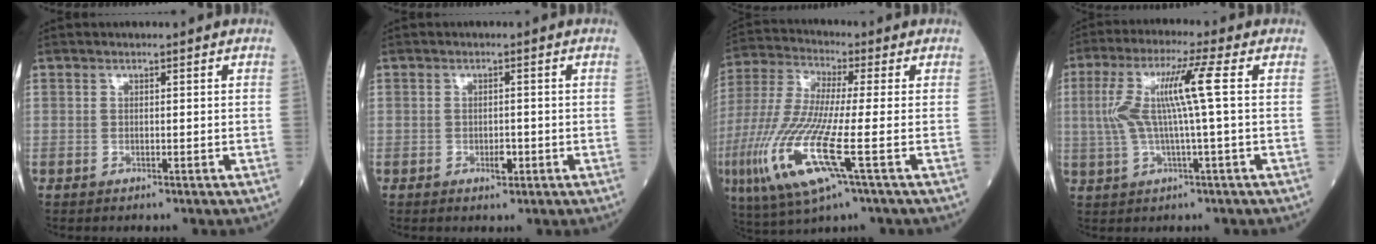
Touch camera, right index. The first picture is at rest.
{"total": 1.6, "force": [-0.7, 0.7, 1.3], "torque": [-0.018, 0.000, -0.010]}
{"total": 15.6, "force": [-5.0, 1.5, 14.7], "torque": [-0.334, -0.029, -0.098]}
{"total": 9.0, "force": [1.0, -0.6, 9.0], "torque": [-0.187, 0.019, 0.019]}